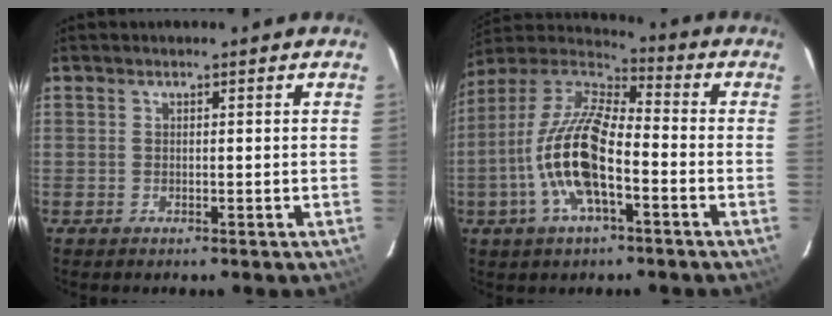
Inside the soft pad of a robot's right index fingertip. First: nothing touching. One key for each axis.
{"total": 16.4, "fx": -5.0, "fy": 5.8, "fz": 14.5, "tx": -0.290, "ty": -0.003, "tz": -0.103}